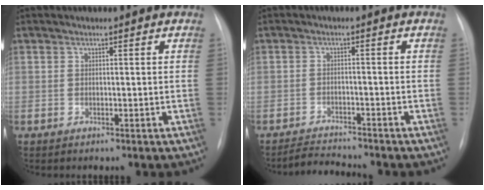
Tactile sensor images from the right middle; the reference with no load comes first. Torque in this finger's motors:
{"motor_torque": [0.21, -0.27, -0.03, -0.01]}